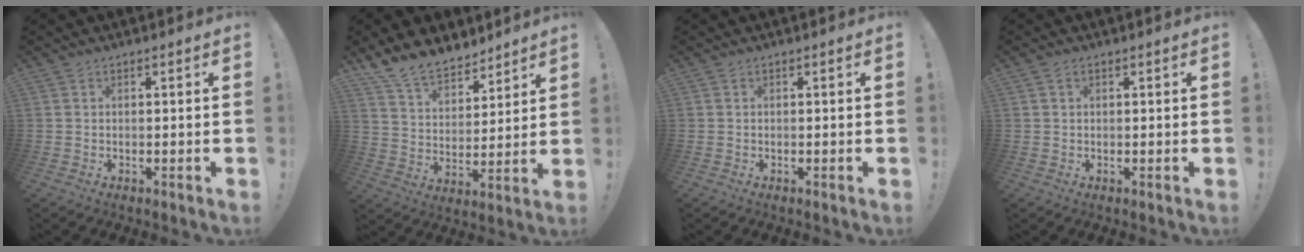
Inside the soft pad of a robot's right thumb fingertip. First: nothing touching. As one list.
[{"total": 12.5, "force": [10.7, 5.8, 3.0], "torque": [-0.070, -0.083, 0.207]}, {"total": 0.0}, {"total": 0.9, "force": [0.4, 0.5, 0.5], "torque": [-0.013, 0.003, 0.008]}]